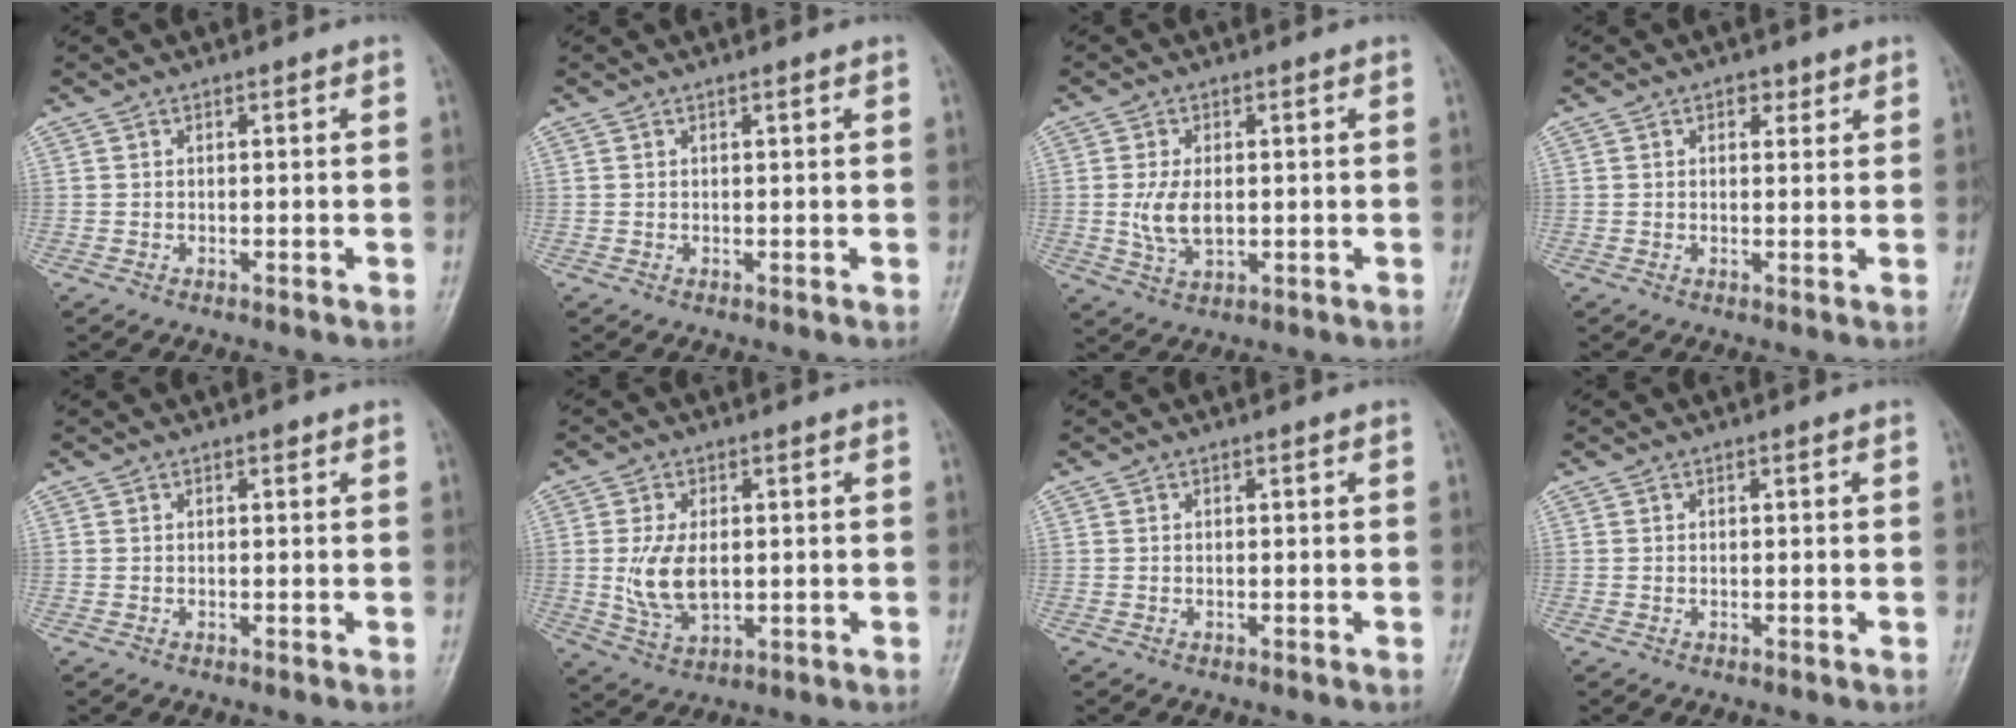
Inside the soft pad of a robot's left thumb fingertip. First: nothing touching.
{"total": 0.5, "force": [0.3, 0.0, 0.4], "torque": [-0.008, 0.000, 0.005]}
{"total": 6.1, "force": [0.0, 3.4, 5.0], "torque": [-0.102, -0.005, 0.006]}
{"total": 2.3, "force": [1.4, 1.4, 1.1], "torque": [-0.003, -0.006, 0.018]}
{"total": 0.7, "force": [0.4, 0.3, 0.4], "torque": [-0.005, -0.001, 0.004]}
{"total": 8.5, "force": [0.2, 4.9, 7.0], "torque": [-0.132, -0.008, 0.013]}
{"total": 0.0}
{"total": 0.0}